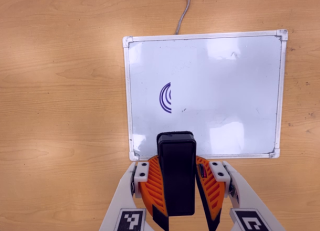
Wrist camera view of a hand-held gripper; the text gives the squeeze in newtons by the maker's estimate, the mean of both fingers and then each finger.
{"total": 11.9, "left": 10.4, "right": 13.4}